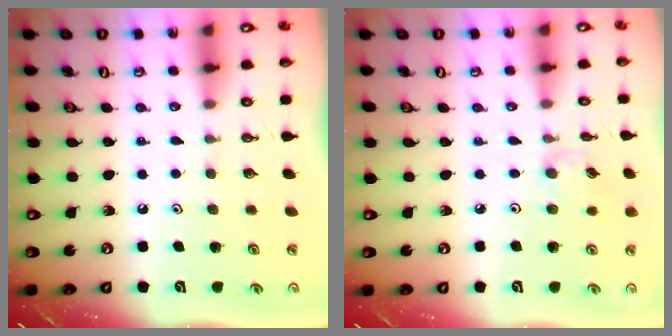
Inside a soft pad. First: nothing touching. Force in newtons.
{"total": 3.1, "press": 3.1, "slide": 0.5}